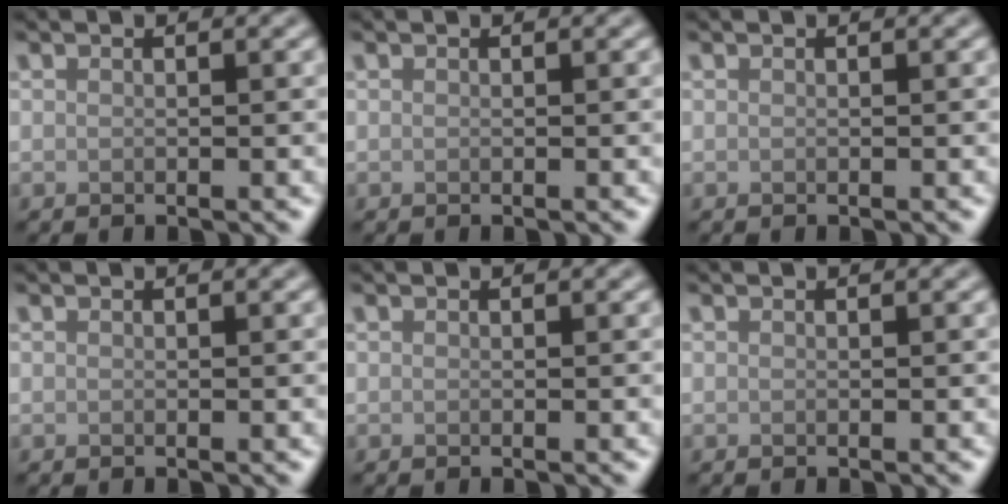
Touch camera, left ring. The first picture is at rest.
{"total": 0.0}
{"total": 0.0}
{"total": 0.0}
{"total": 0.0}
{"total": 0.0}